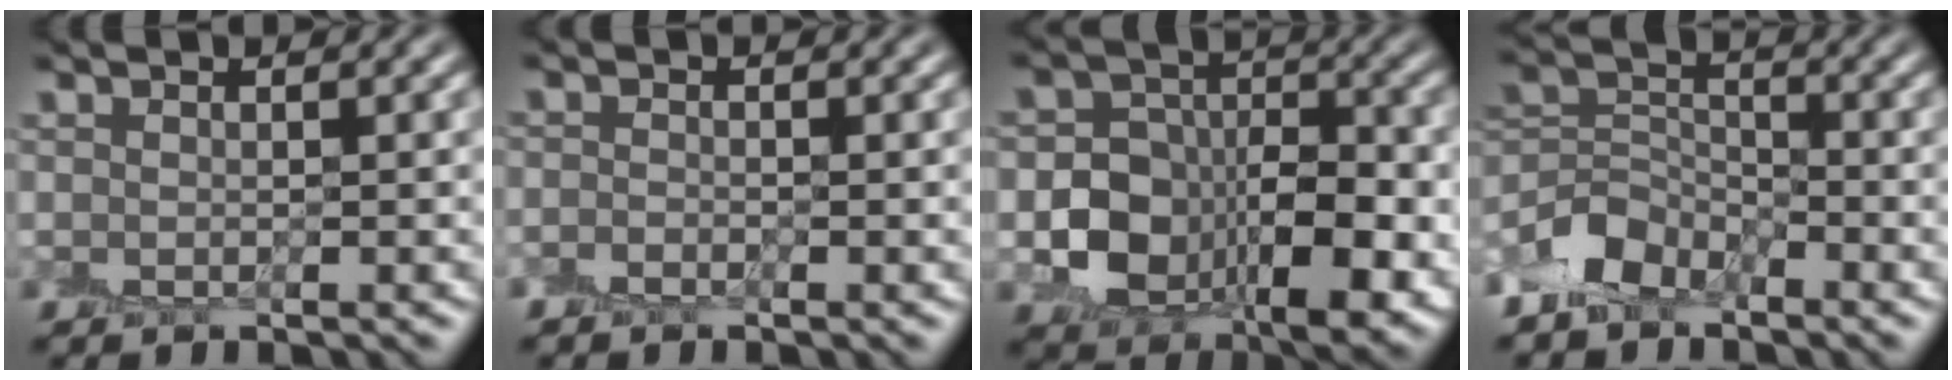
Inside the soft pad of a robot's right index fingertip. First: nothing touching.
{"total": 0.7, "force": [-0.6, 0.3, 0.2], "torque": [-0.004, 0.001, -0.011]}
{"total": 10.4, "force": [-2.5, 7.7, 6.6], "torque": [-0.097, -0.005, -0.045]}
{"total": 4.2, "force": [-3.0, 2.5, 1.4], "torque": [-0.029, 0.002, -0.064]}